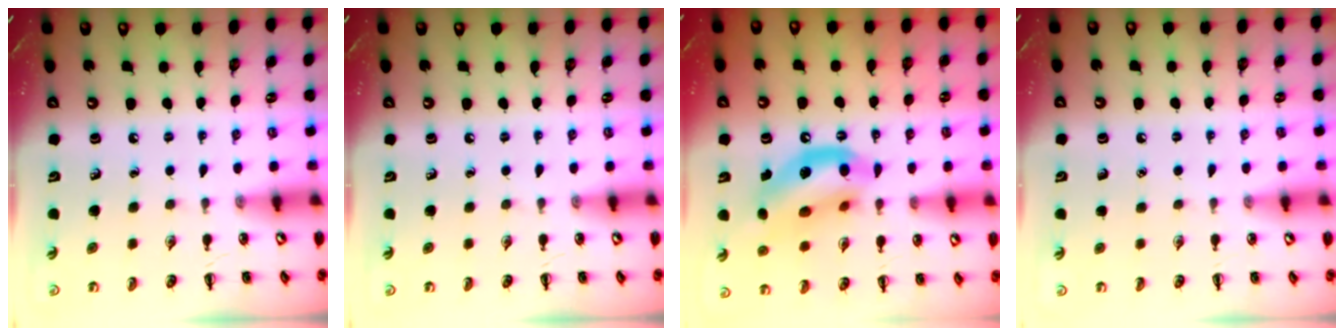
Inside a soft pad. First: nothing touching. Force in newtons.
{"total": 0.0}
{"total": 14.6, "press": 14.1, "slide": 3.9}
{"total": 1.4, "press": 1.4, "slide": 0.1}